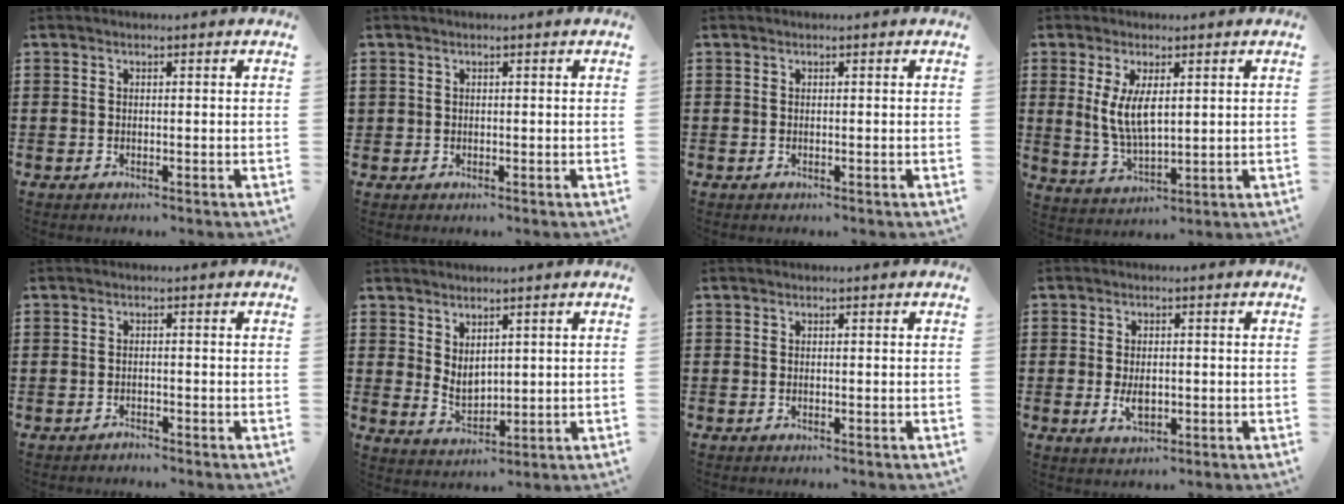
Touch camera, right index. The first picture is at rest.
{"total": 0.6, "force": [0.1, 0.6, 0.1], "torque": [-0.002, 0.005, 0.002]}
{"total": 0.0}
{"total": 6.0, "force": [0.6, 2.3, 5.5], "torque": [-0.122, 0.003, 0.004]}
{"total": 1.0, "force": [-1.0, 0.1, 0.0], "torque": [-0.004, 0.003, -0.022]}
{"total": 3.3, "force": [2.1, 2.0, 1.6], "torque": [-0.029, -0.002, 0.038]}
{"total": 0.0}
{"total": 3.5, "force": [-0.5, 1.9, 3.0], "torque": [-0.063, -0.001, -0.010]}